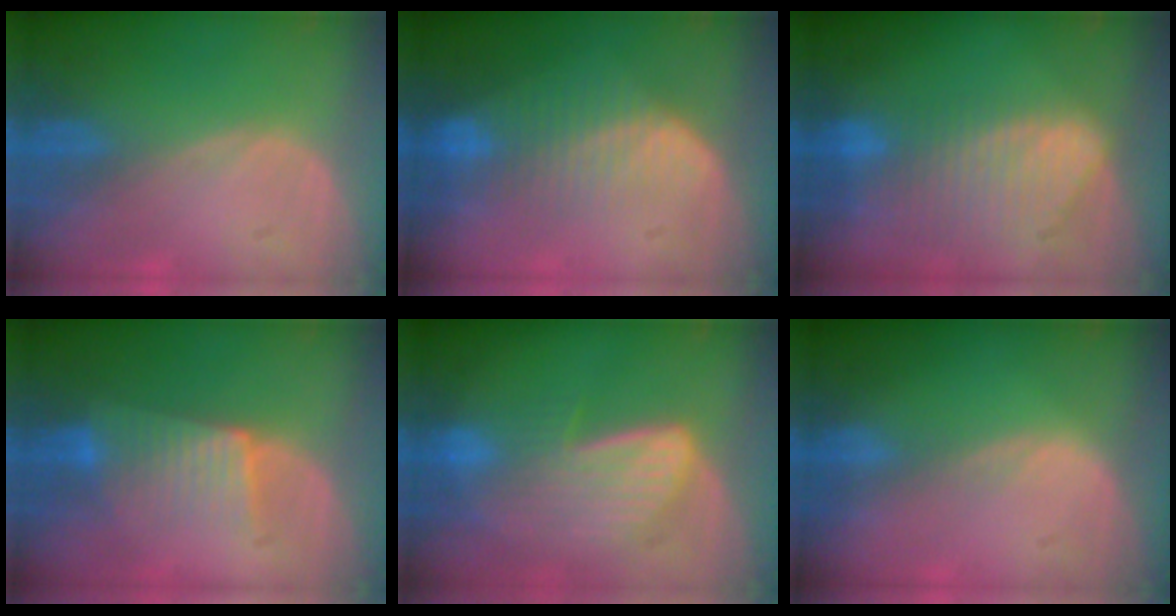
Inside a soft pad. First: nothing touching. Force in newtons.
{"total": 8.5, "press": 7.2, "slide": 4.6}
{"total": 9.6, "press": 8.3, "slide": 4.8}
{"total": 6.5, "press": 6.1, "slide": 2.1}
{"total": 7.6, "press": 7.2, "slide": 2.2}
{"total": 0.8, "press": 0.5, "slide": 0.7}